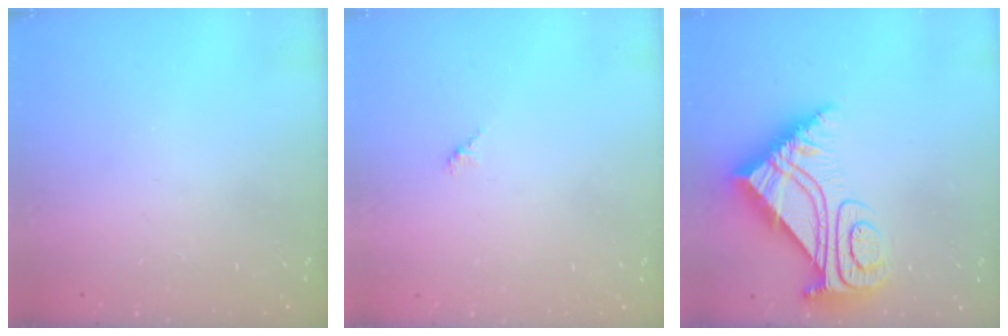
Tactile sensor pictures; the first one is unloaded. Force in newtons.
{"total": 1.5, "press": 1.4, "slide": 0.4}
{"total": 11.0, "press": 10.9, "slide": 1.0}